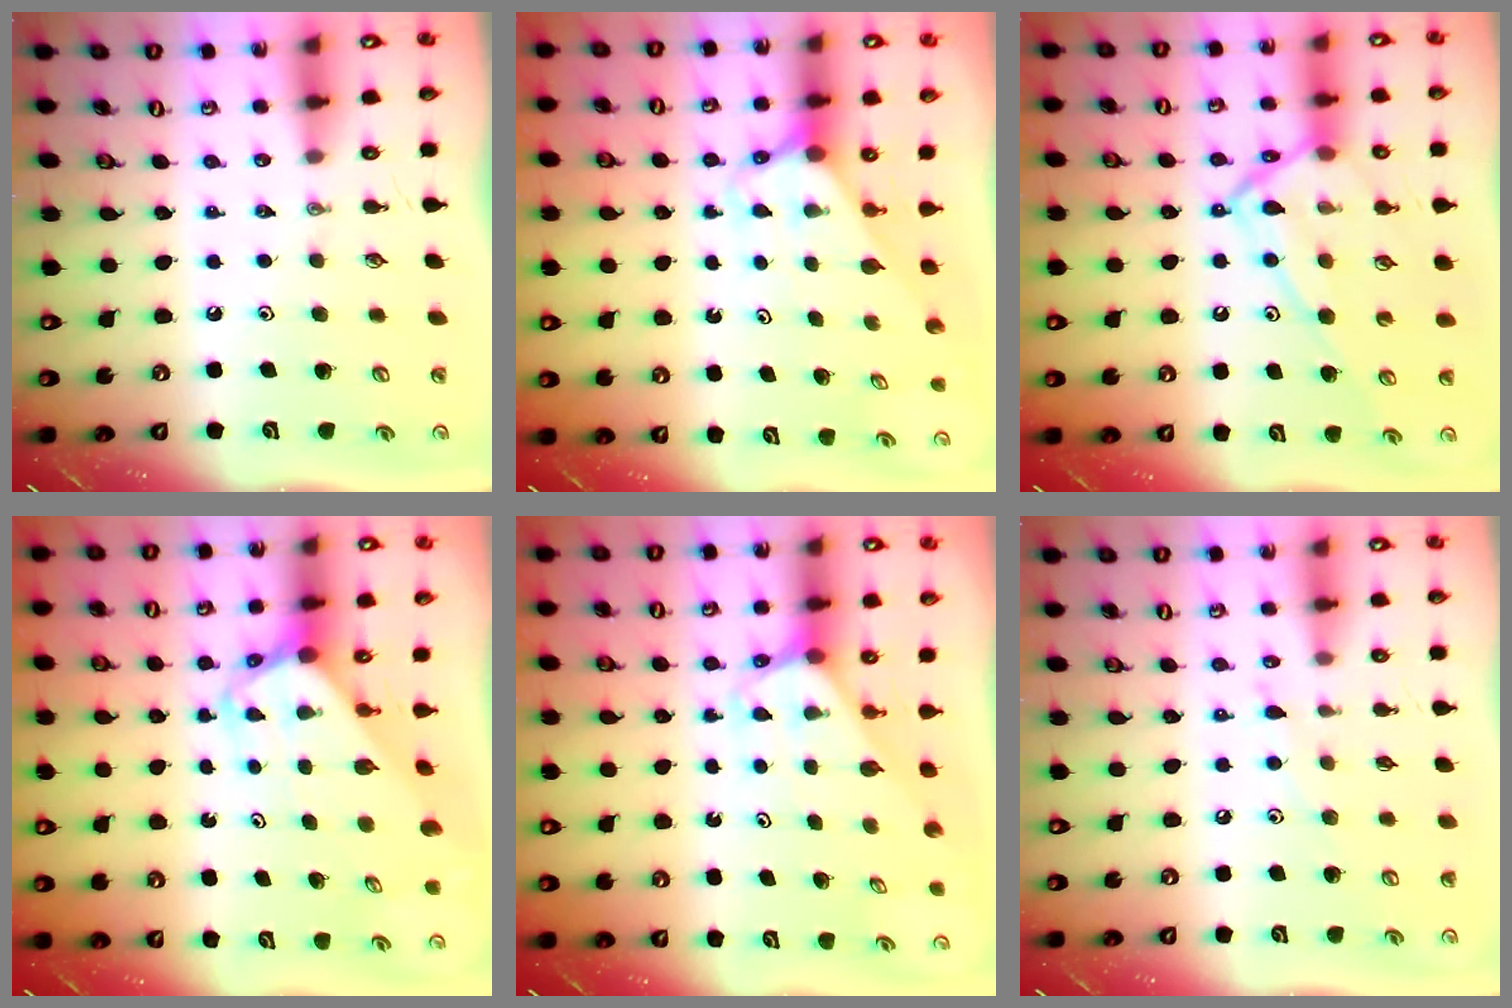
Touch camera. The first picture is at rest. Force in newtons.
{"total": 2.7, "press": 2.7, "slide": 0.2}
{"total": 14.0, "press": 14.0, "slide": 1.0}
{"total": 2.8, "press": 2.8, "slide": 0.2}
{"total": 2.4, "press": 2.4, "slide": 0.2}
{"total": 5.9, "press": 5.8, "slide": 0.7}